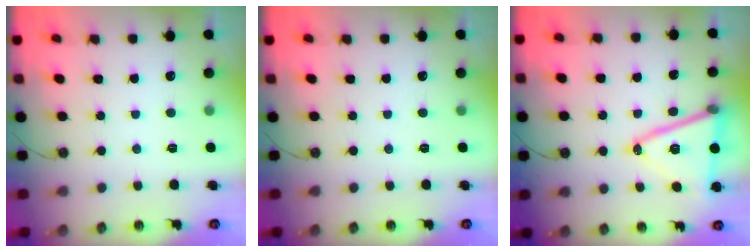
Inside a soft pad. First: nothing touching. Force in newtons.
{"total": 0.0}
{"total": 16.1, "press": 15.6, "slide": 3.9}